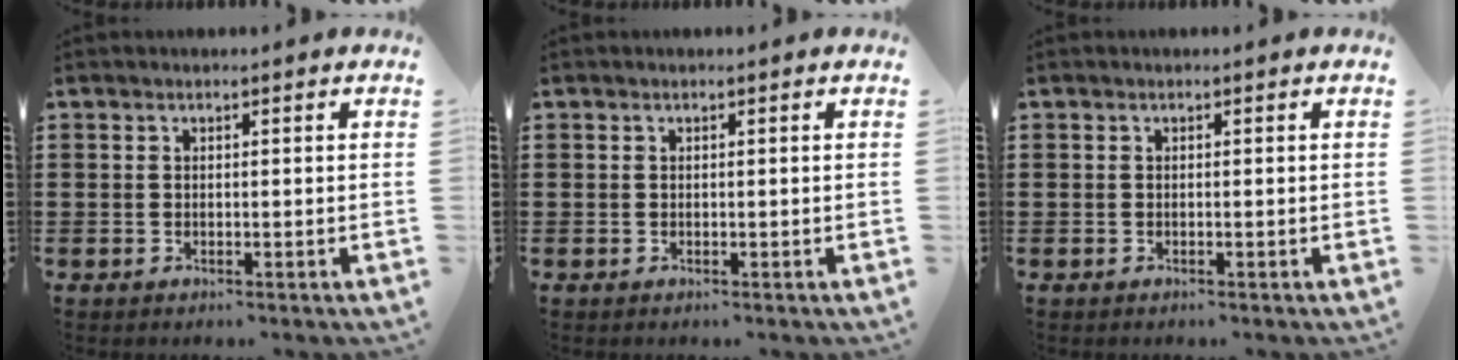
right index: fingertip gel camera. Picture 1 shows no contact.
{"total": 0.0}
{"total": 0.0}